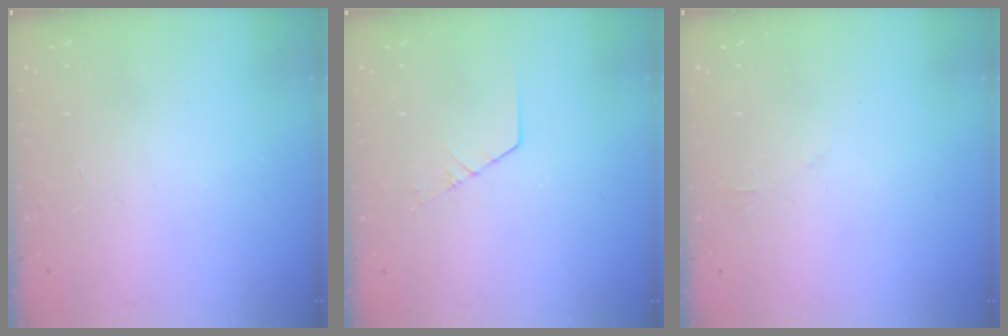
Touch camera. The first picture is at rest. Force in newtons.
{"total": 1.3, "press": 1.3, "slide": 0.1}
{"total": 2.3, "press": 2.3, "slide": 0.4}